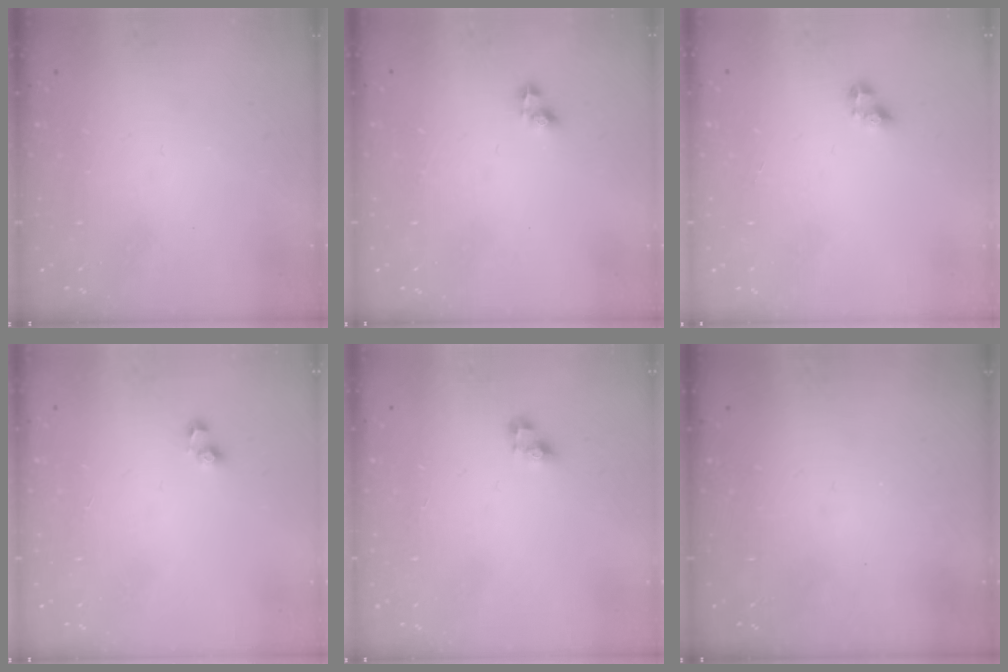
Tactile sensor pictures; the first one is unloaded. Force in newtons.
{"total": 2.7, "press": 2.7, "slide": 0.4}
{"total": 4.2, "press": 4.2, "slide": 0.4}
{"total": 3.6, "press": 3.6, "slide": 0.6}
{"total": 4.9, "press": 4.9, "slide": 0.1}
{"total": 0.0}